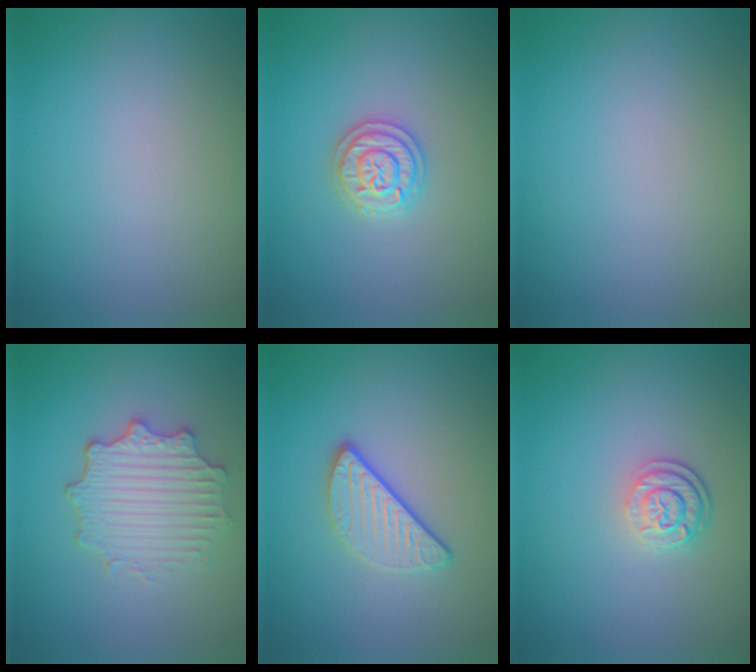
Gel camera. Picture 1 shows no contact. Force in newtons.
{"total": 2.3, "press": 2.3, "slide": 0.5}
{"total": 0.0}
{"total": 4.2, "press": 3.5, "slide": 2.3}
{"total": 2.9, "press": 2.4, "slide": 1.7}
{"total": 2.6, "press": 2.0, "slide": 1.6}